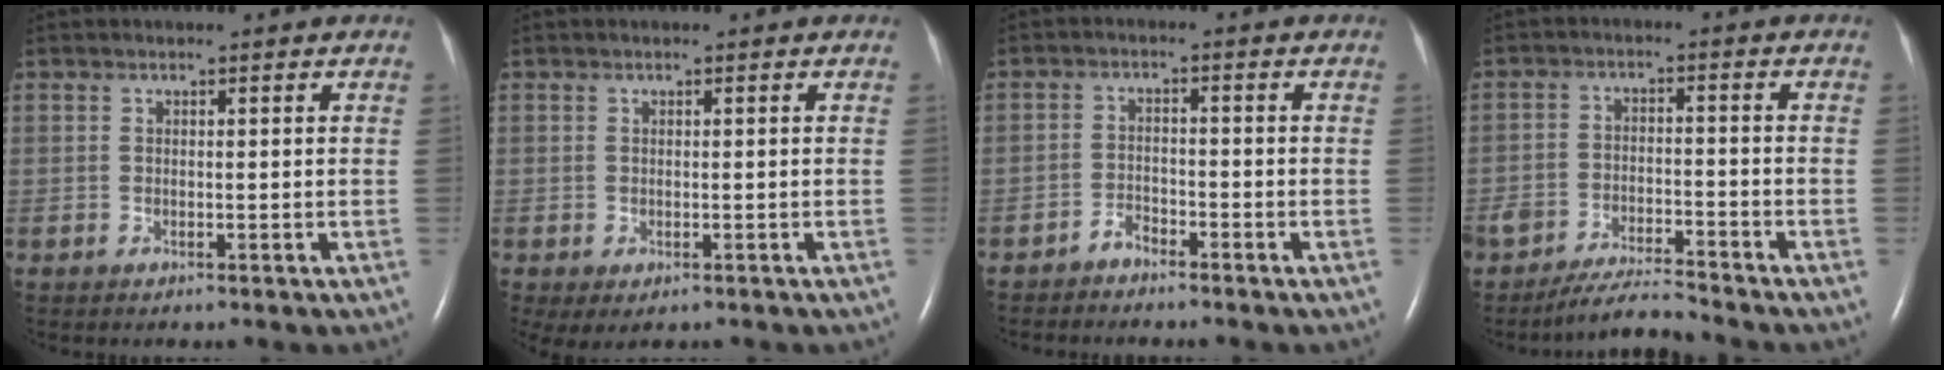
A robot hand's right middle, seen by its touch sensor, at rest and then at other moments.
{"total": 2.4, "force": [-1.1, 1.3, 1.7], "torque": [-0.032, -0.008, -0.009]}
{"total": 1.9, "force": [-1.7, 0.7, 0.3], "torque": [-0.008, 0.001, -0.031]}
{"total": 5.0, "force": [-4.9, 0.0, 0.9], "torque": [-0.017, -0.010, -0.088]}